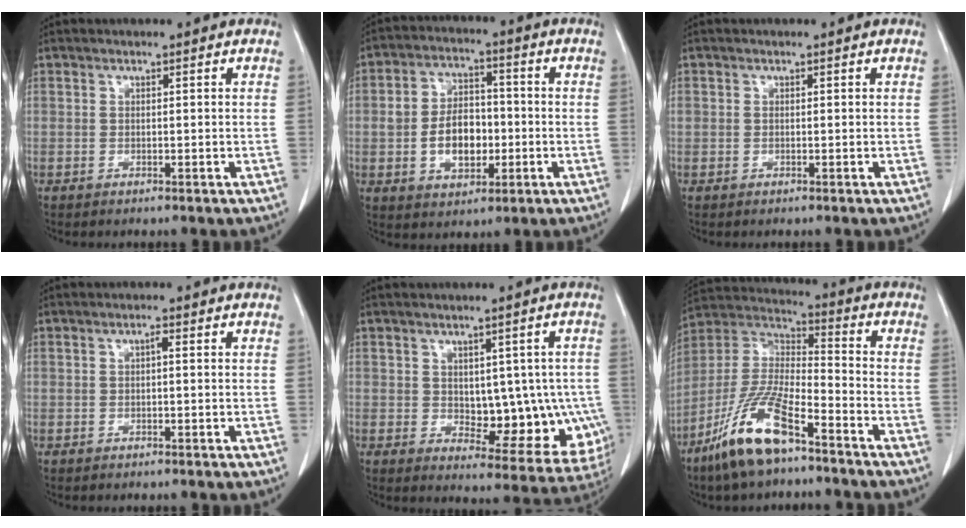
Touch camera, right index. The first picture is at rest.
{"total": 9.1, "force": [-1.5, 5.7, 6.9], "torque": [-0.133, 0.015, -0.021]}
{"total": 0.7, "force": [0.1, 0.6, 0.4], "torque": [-0.009, 0.009, 0.004]}
{"total": 0.8, "force": [0.0, 0.2, 0.8], "torque": [-0.013, 0.002, 0.000]}
{"total": 12.3, "force": [-1.0, 6.8, 10.2], "torque": [-0.108, 0.010, 0.009]}
{"total": 14.5, "force": [-9.4, 3.3, 10.6], "torque": [-0.227, -0.011, -0.179]}